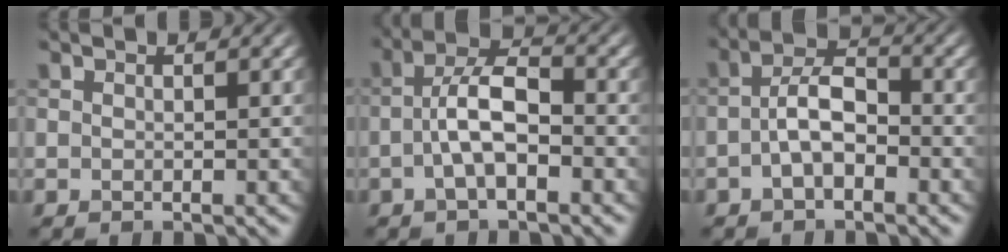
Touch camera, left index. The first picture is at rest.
{"total": 4.4, "force": [-1.1, 1.7, 3.9], "torque": [-0.076, 0.013, -0.030]}
{"total": 3.6, "force": [-1.1, 1.7, 3.0], "torque": [-0.055, 0.011, -0.028]}